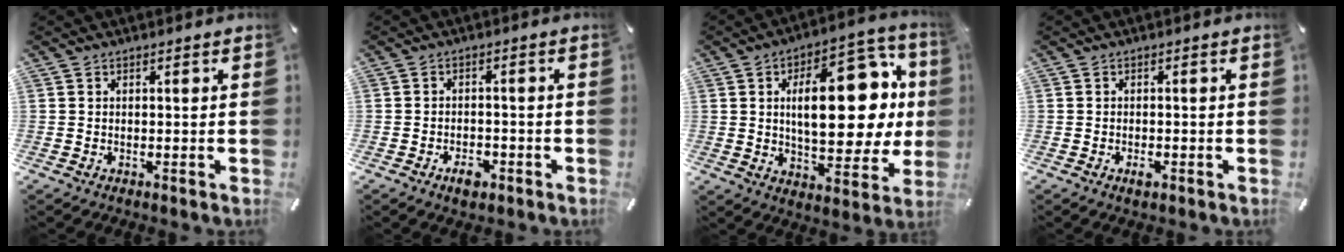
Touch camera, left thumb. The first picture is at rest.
{"total": 3.8, "force": [-2.2, 2.2, 2.1], "torque": [-0.042, 0.006, -0.040]}
{"total": 27.0, "force": [5.0, 13.1, 23.2], "torque": [-0.339, -0.025, 0.080]}
{"total": 1.7, "force": [-0.9, 0.8, 1.3], "torque": [-0.025, 0.001, -0.015]}